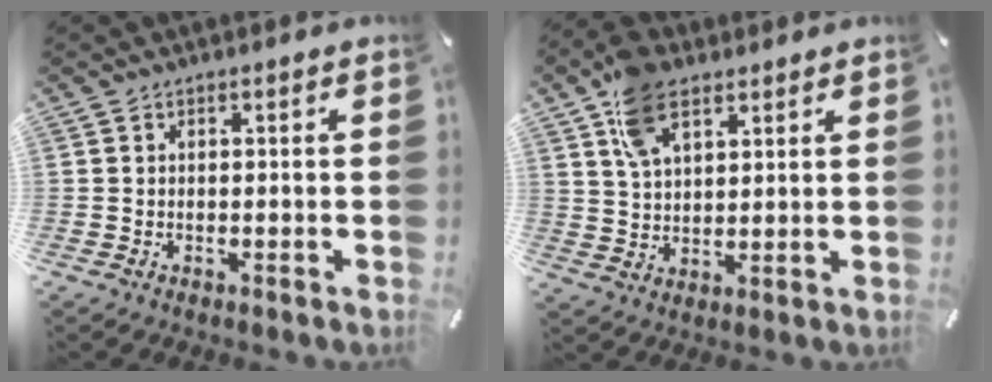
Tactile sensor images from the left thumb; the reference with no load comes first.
{"total": 10.1, "force": [5.6, 5.8, 6.2], "torque": [-0.125, -0.003, 0.109]}